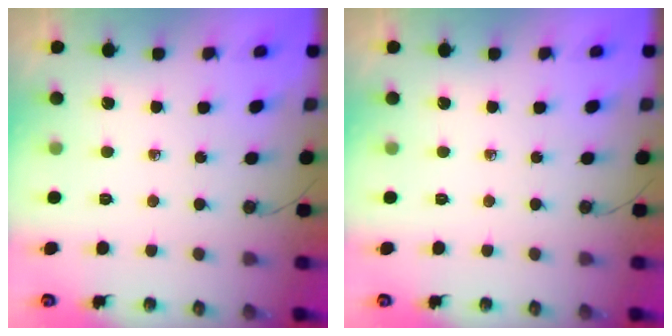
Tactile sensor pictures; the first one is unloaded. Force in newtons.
{"total": 0.0}